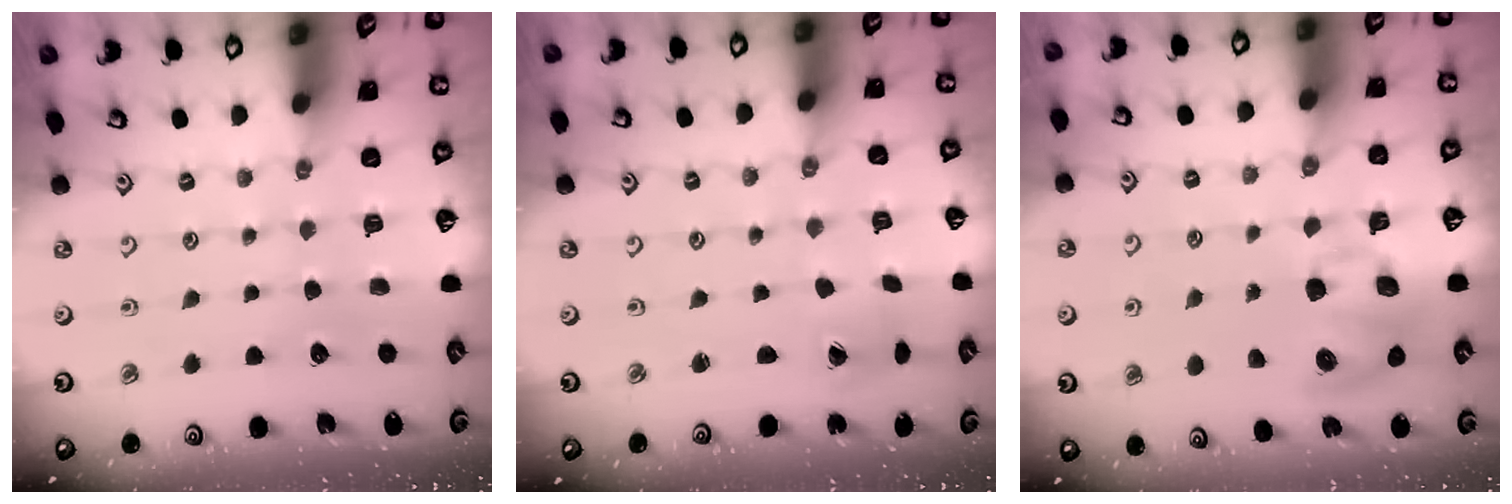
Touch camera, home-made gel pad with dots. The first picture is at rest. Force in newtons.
{"total": 1.7, "press": 1.7, "slide": 0.2}
{"total": 8.7, "press": 8.6, "slide": 1.1}